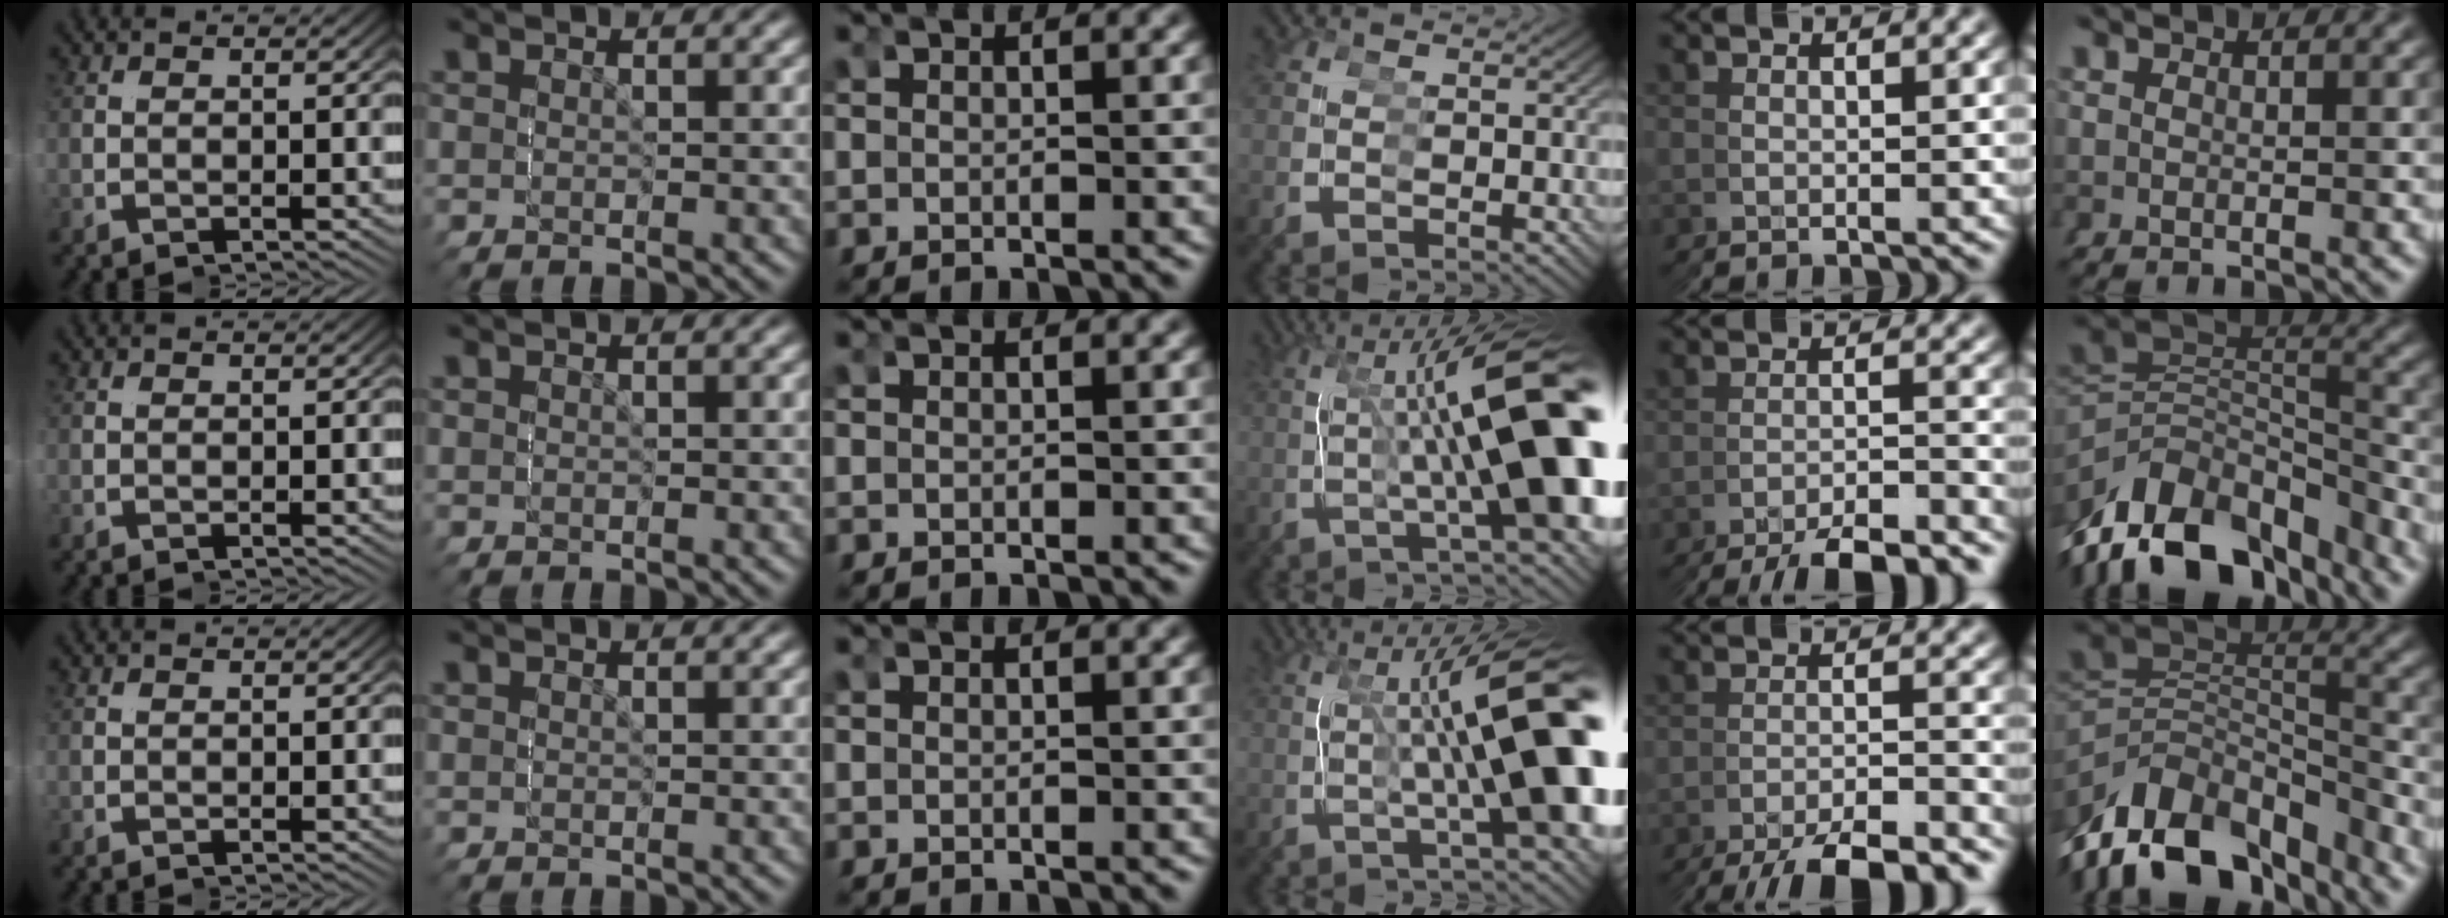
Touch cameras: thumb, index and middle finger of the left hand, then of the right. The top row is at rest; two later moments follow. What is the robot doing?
{"motion": "grasp_and_lifting", "object": "screwdriver"}